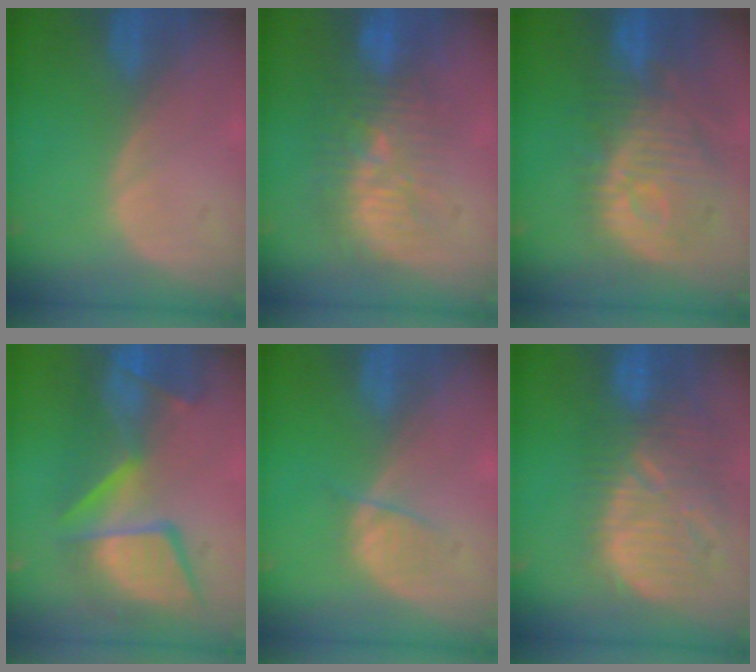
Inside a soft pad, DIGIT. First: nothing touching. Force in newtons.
{"total": 9.5, "press": 9.1, "slide": 2.8}
{"total": 12.2, "press": 10.9, "slide": 5.4}
{"total": 11.8, "press": 10.8, "slide": 4.7}
{"total": 2.1, "press": 2.1, "slide": 0.3}
{"total": 12.6, "press": 11.2, "slide": 5.8}